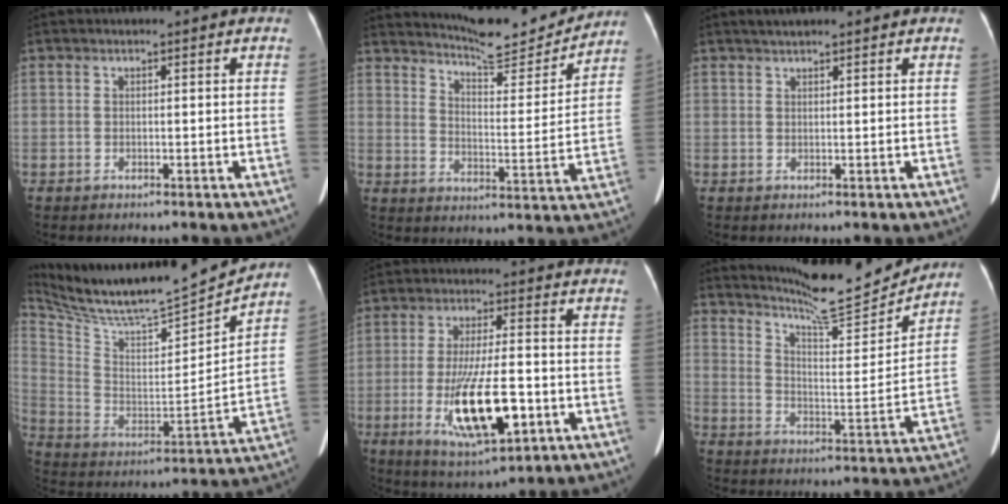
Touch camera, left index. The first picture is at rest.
{"total": 13.4, "force": [12.9, 0.9, 3.6], "torque": [-0.058, -0.028, 0.179]}
{"total": 1.5, "force": [1.0, 0.3, 1.1], "torque": [-0.018, 0.017, 0.019]}
{"total": 18.9, "force": [17.7, -0.1, 6.5], "torque": [-0.140, -0.043, 0.297]}
{"total": 13.9, "force": [-4.9, 3.3, 12.6], "torque": [-0.236, -0.018, -0.072]}
{"total": 14.6, "force": [13.8, -0.1, 4.7], "torque": [-0.084, -0.030, 0.208]}